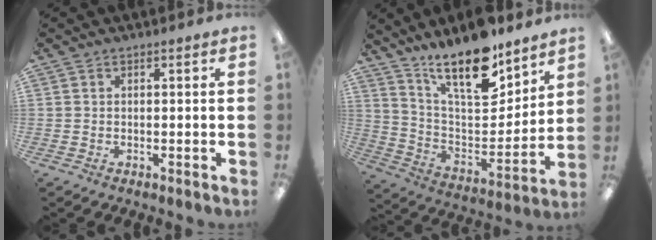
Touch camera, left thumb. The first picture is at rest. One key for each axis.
{"total": 19.1, "fx": 14.4, "fy": 6.4, "fz": 10.8, "tx": -0.189, "ty": -0.101, "tz": 0.250}